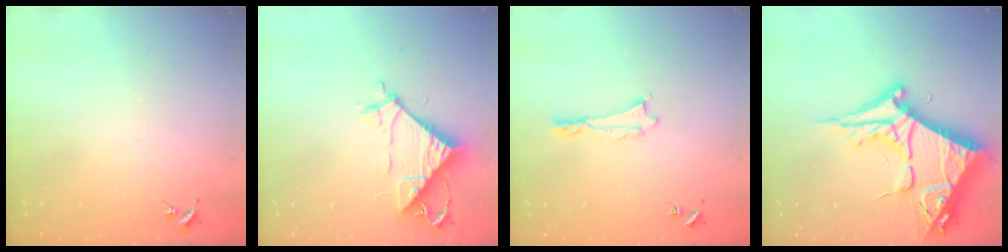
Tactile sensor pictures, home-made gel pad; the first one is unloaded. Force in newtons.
{"total": 9.7, "press": 9.7, "slide": 0.8}
{"total": 0.5, "press": 0.5, "slide": 0.2}
{"total": 14.3, "press": 14.2, "slide": 1.4}